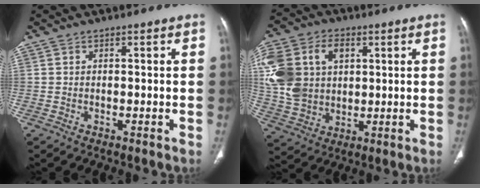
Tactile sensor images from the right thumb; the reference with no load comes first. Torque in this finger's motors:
{"motor_torque": [2.04, 1.93, 1.32, 0.00, 0.20]}